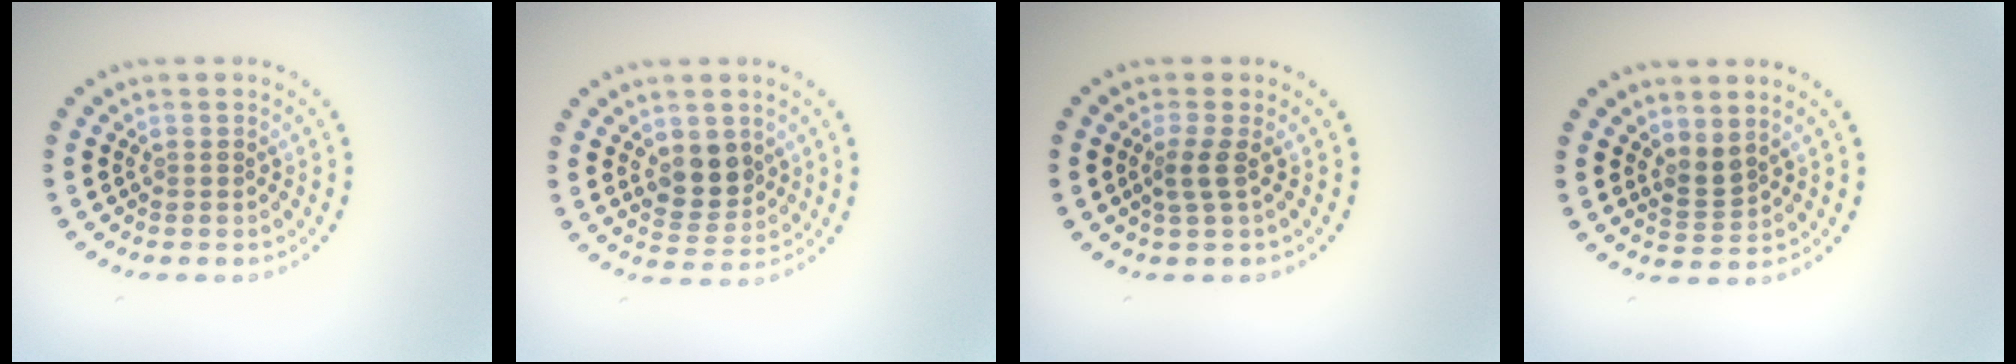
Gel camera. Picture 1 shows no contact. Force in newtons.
{"total": 3.4, "press": 3.3, "slide": 0.9}
{"total": 1.8, "press": 1.3, "slide": 1.3}
{"total": 1.9, "press": 1.4, "slide": 1.3}